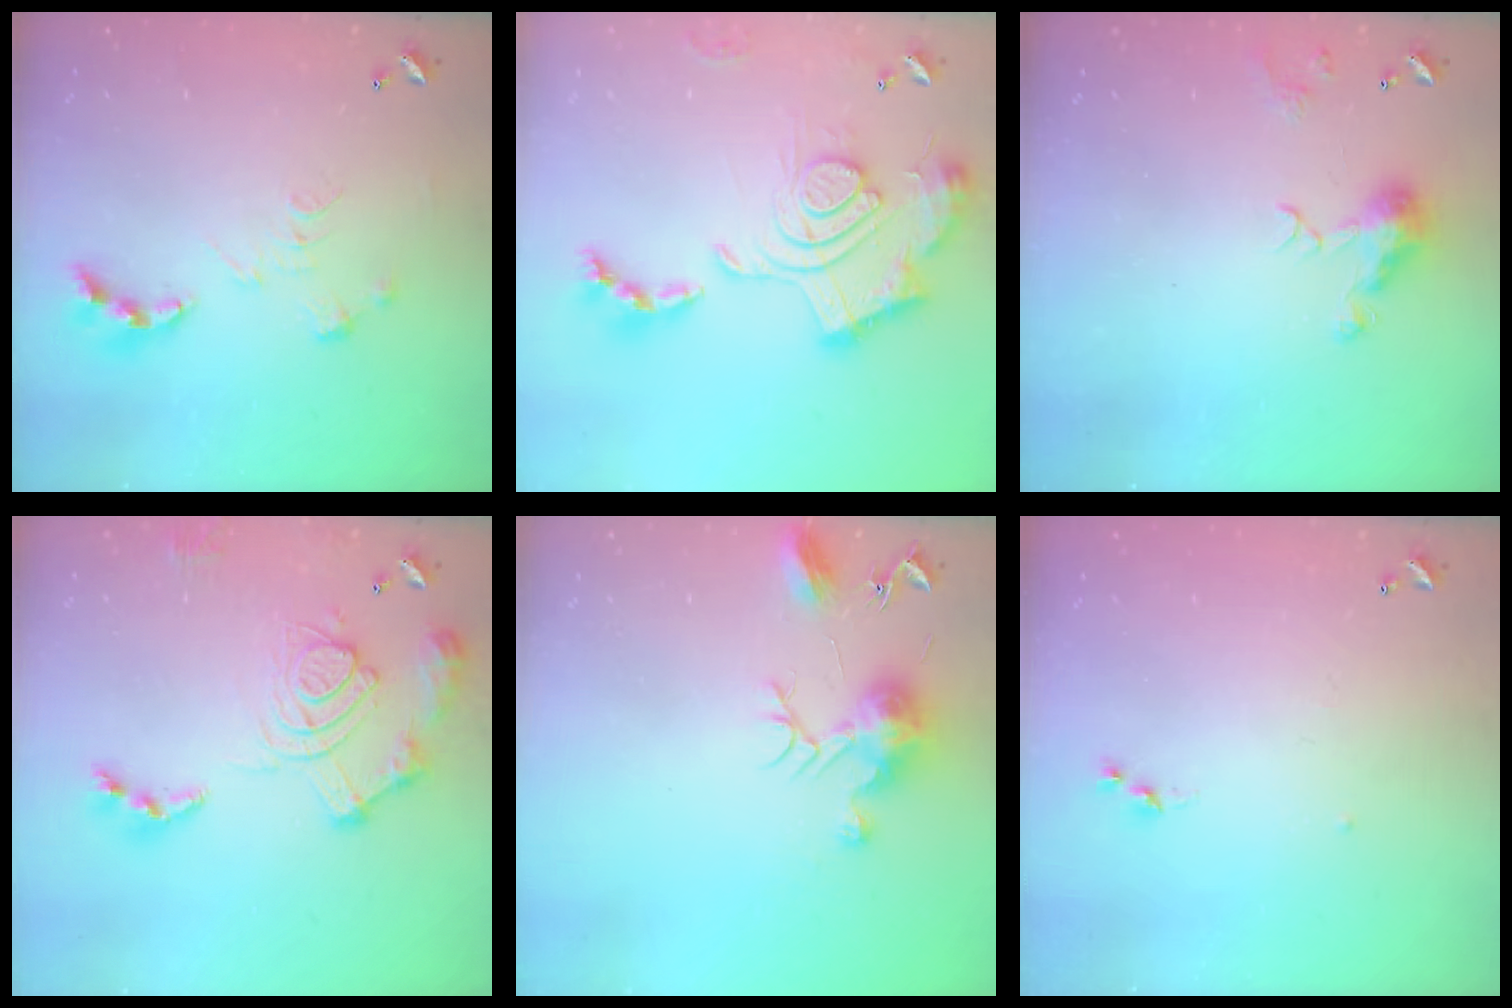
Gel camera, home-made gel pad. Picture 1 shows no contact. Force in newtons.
{"total": 2.5, "press": 1.9, "slide": 1.7}
{"total": 7.3, "press": 7.3, "slide": 1.0}
{"total": 17.1, "press": 17.0, "slide": 1.6}
{"total": 12.0, "press": 12.0, "slide": 0.5}
{"total": 6.0, "press": 6.0, "slide": 0.7}